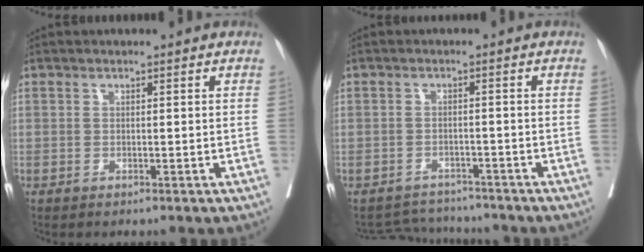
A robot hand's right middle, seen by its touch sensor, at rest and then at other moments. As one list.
[{"total": 4.6, "force": [-4.4, 1.1, -0.9], "torque": [0.009, 0.008, -0.066]}]